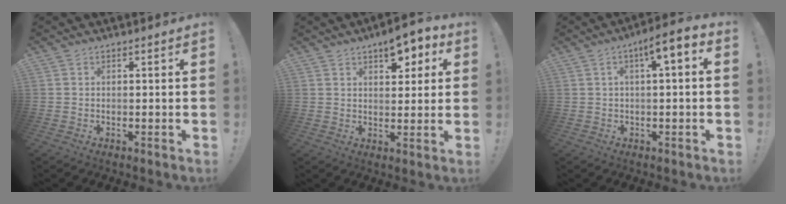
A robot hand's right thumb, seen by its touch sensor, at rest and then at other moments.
{"total": 8.0, "force": [4.4, 4.4, 5.0], "torque": [-0.045, -0.026, 0.072]}
{"total": 6.5, "force": [1.2, 1.3, 6.3], "torque": [-0.094, -0.009, 0.014]}